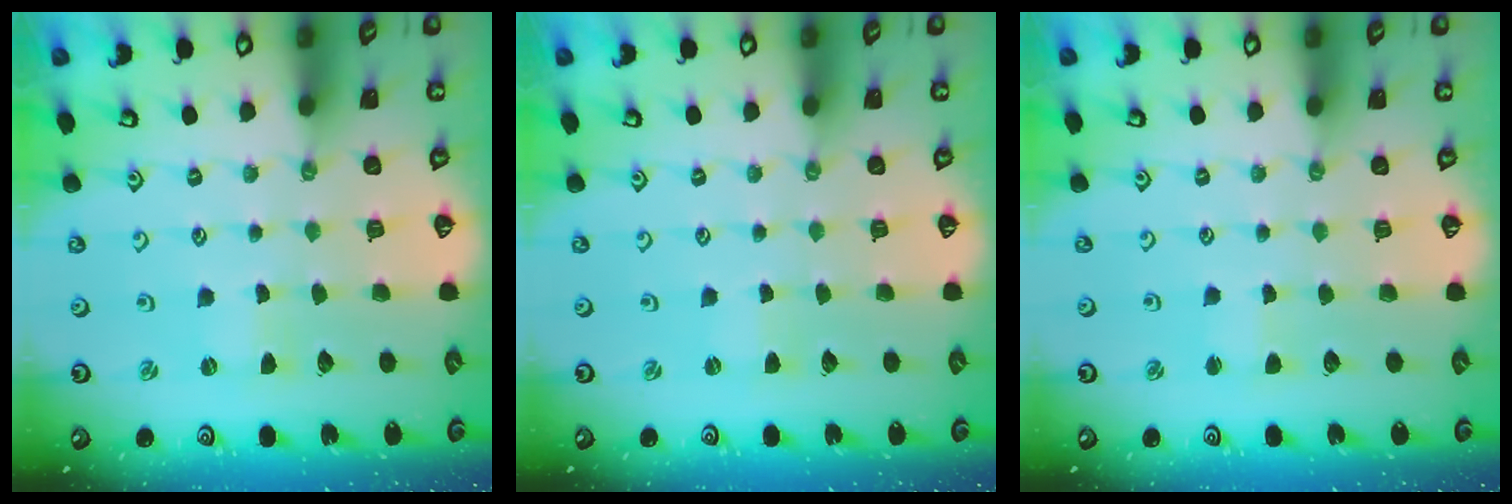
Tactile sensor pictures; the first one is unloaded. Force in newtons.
{"total": 0.7, "press": 0.7, "slide": 0.1}
{"total": 1.4, "press": 1.4, "slide": 0.3}